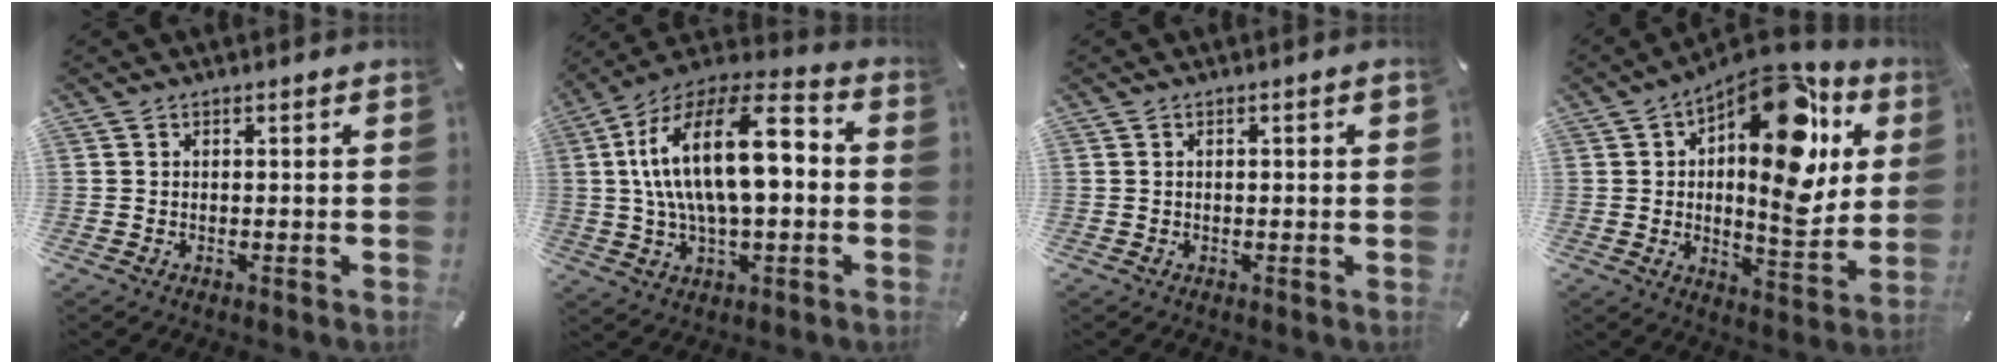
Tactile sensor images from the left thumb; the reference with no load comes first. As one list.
[{"total": 21.2, "force": [2.4, 10.8, 18.1], "torque": [-0.337, 0.001, 0.033]}, {"total": 1.4, "force": [0.0, 0.3, 1.4], "torque": [-0.024, 0.001, 0.000]}, {"total": 21.3, "force": [9.1, 10.0, 16.5], "torque": [-0.224, -0.060, 0.146]}]